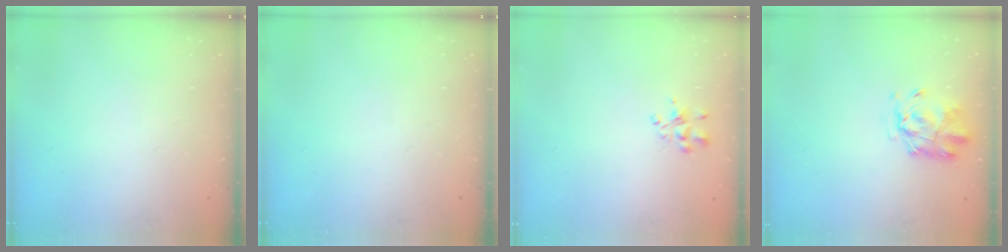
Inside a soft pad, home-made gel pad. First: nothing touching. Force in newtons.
{"total": 0.0}
{"total": 3.2, "press": 3.2, "slide": 0.5}
{"total": 2.6, "press": 2.4, "slide": 0.8}